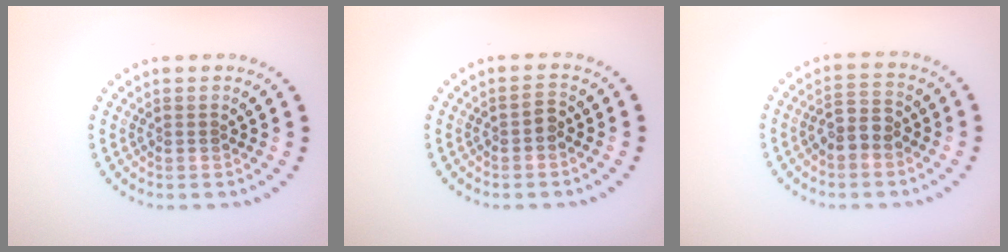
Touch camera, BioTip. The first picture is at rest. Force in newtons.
{"total": 1.0, "press": 1.0, "slide": 0.3}
{"total": 2.4, "press": 2.3, "slide": 0.9}